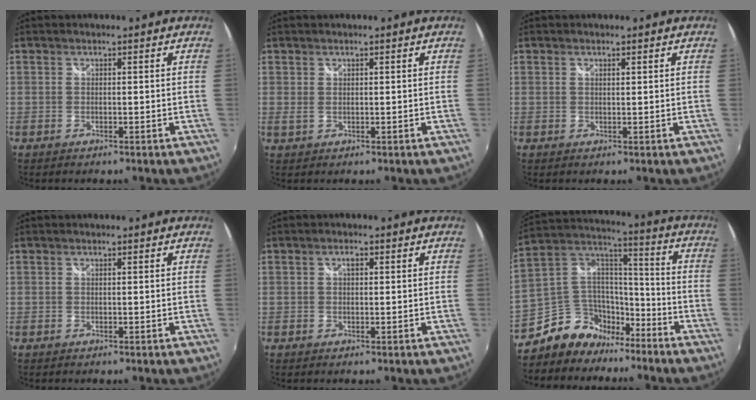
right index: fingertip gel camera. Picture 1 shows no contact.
{"total": 1.0, "force": [0.7, 0.4, 0.7], "torque": [-0.013, 0.002, 0.016]}
{"total": 0.6, "force": [0.5, 0.1, 0.4], "torque": [-0.007, 0.001, 0.007]}
{"total": 0.0}
{"total": 1.4, "force": [0.6, 0.6, 1.1], "torque": [-0.020, 0.007, 0.011]}
{"total": 11.8, "force": [-8.4, 7.8, 3.0], "torque": [-0.077, 0.062, -0.145]}